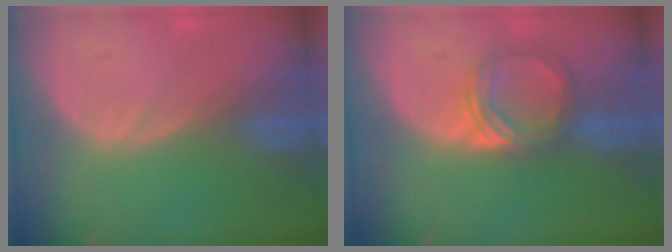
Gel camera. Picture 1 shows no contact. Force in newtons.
{"total": 5.3, "press": 4.9, "slide": 2.0}